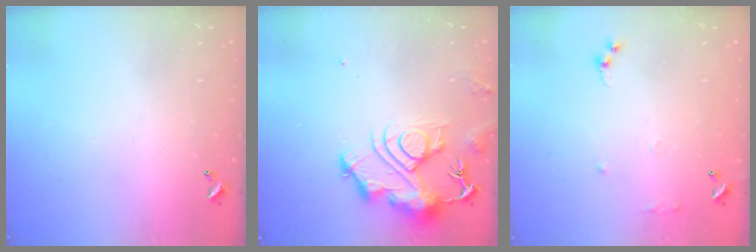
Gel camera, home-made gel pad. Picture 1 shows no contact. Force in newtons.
{"total": 12.2, "press": 12.1, "slide": 1.4}
{"total": 7.5, "press": 7.4, "slide": 0.8}